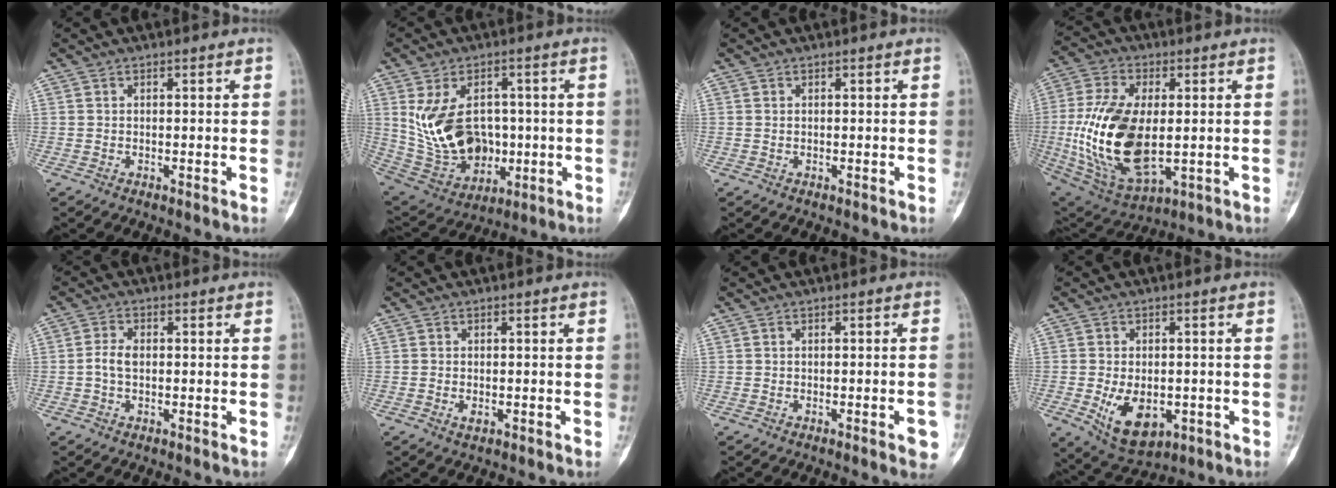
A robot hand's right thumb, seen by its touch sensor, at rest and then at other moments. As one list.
[{"total": 15.8, "force": [1.0, 11.2, 11.0], "torque": [-0.169, -0.001, 0.049]}, {"total": 0.0}, {"total": 20.5, "force": [-0.7, 10.9, 17.4], "torque": [-0.352, -0.010, 0.003]}, {"total": 3.2, "force": [-0.2, 2.0, 2.5], "torque": [-0.054, 0.007, -0.009]}, {"total": 1.4, "force": [-0.5, 0.8, 1.0], "torque": [-0.019, 0.000, -0.009]}, {"total": 3.5, "force": [-1.5, 0.8, 3.0], "torque": [-0.032, 0.008, -0.017]}, {"total": 9.9, "force": [-2.6, 6.2, 7.3], "torque": [-0.102, -0.003, -0.024]}]